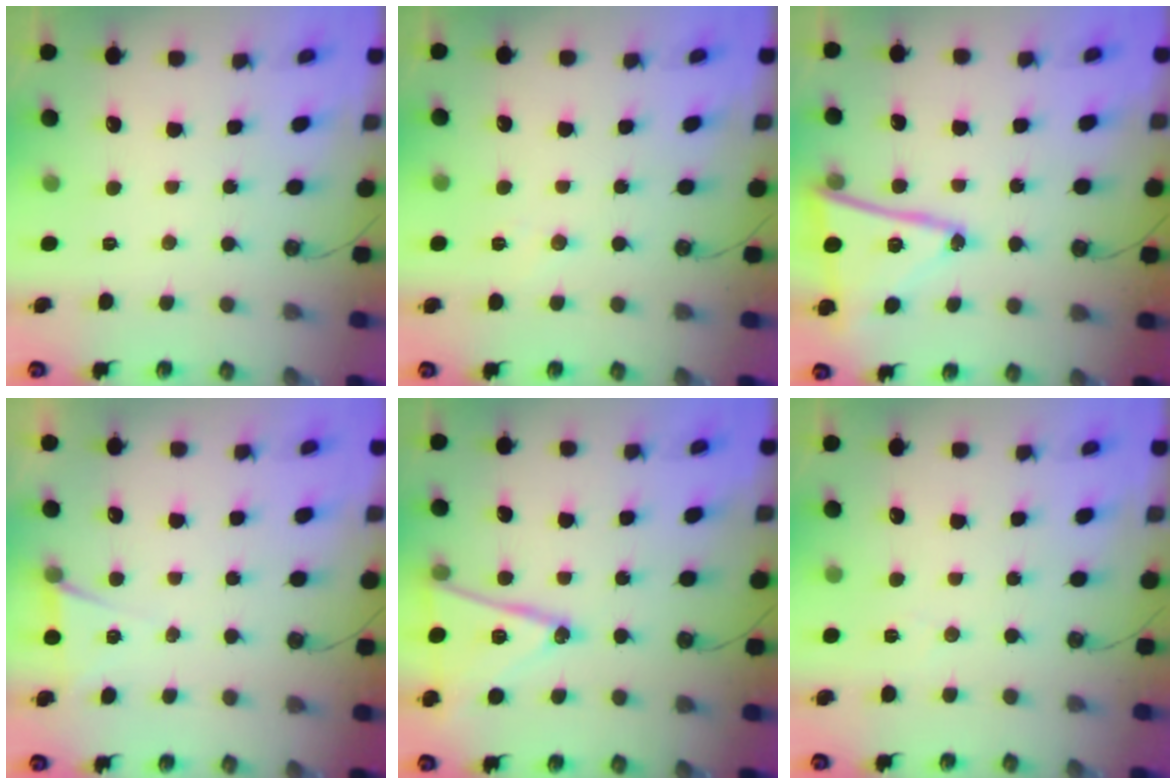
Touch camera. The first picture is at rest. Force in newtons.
{"total": 4.6, "press": 4.5, "slide": 1.1}
{"total": 16.1, "press": 16.1, "slide": 1.2}
{"total": 5.6, "press": 3.2, "slide": 4.6}
{"total": 15.8, "press": 15.4, "slide": 3.5}
{"total": 5.8, "press": 3.8, "slide": 4.4}